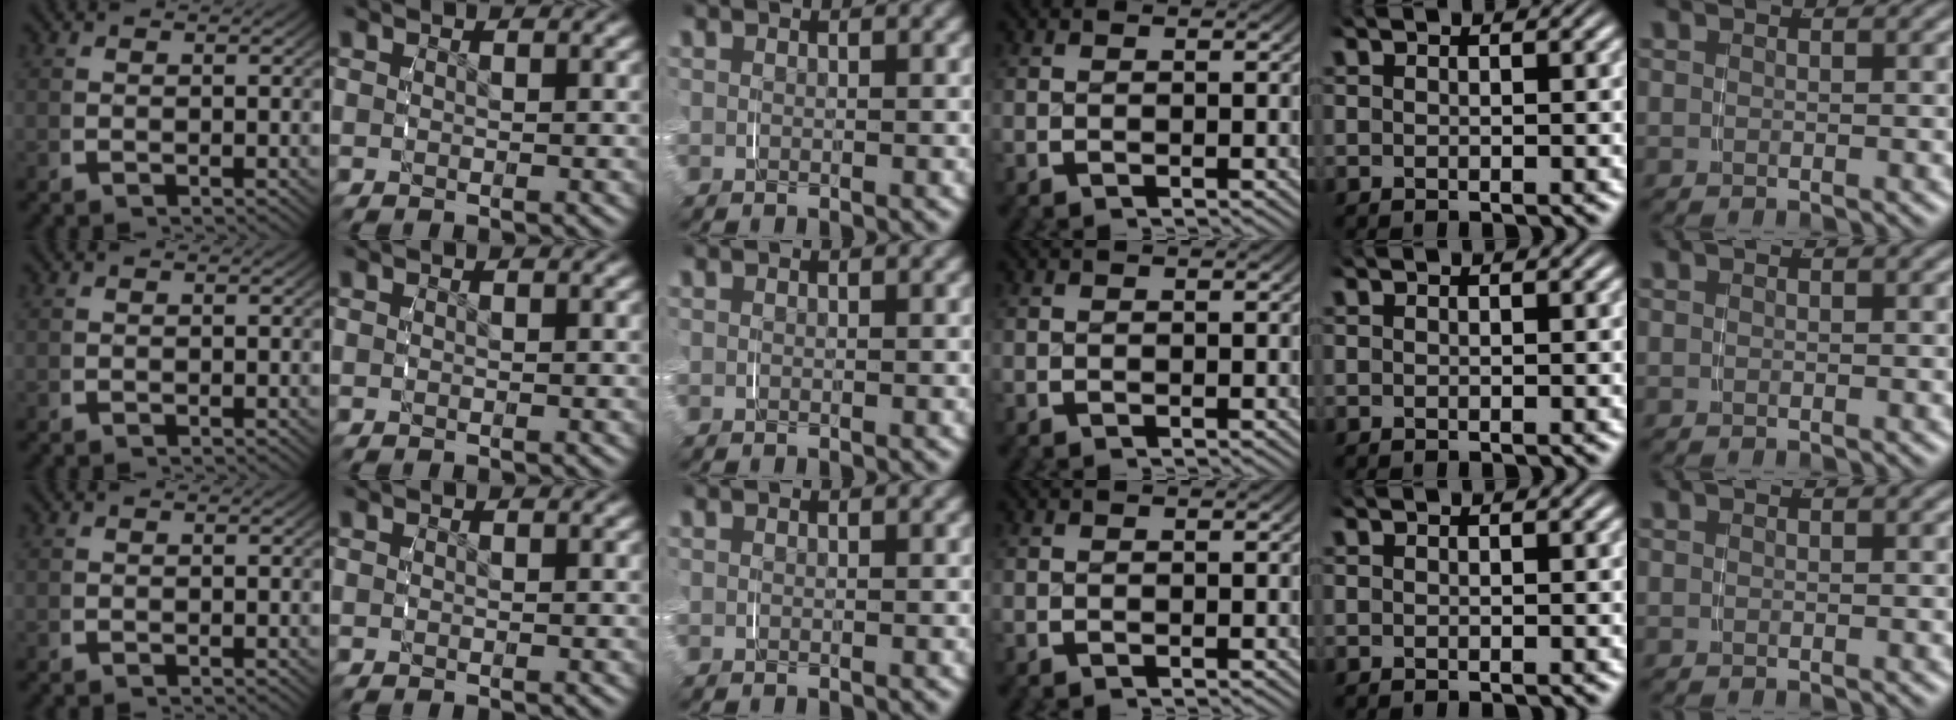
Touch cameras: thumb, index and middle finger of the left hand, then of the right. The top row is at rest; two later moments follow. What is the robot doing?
{"motion": "grasp_and_lifting", "object": "jewelry box"}